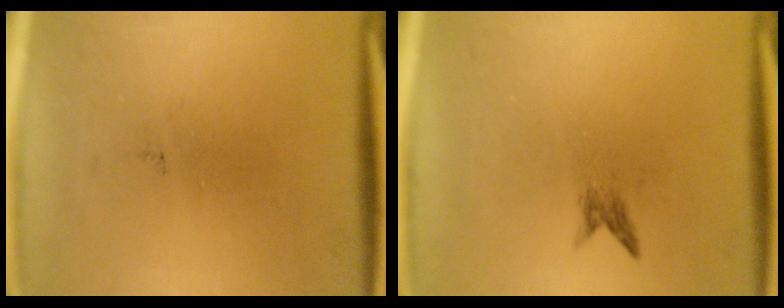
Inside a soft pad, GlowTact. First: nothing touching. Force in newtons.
{"total": 0.9}